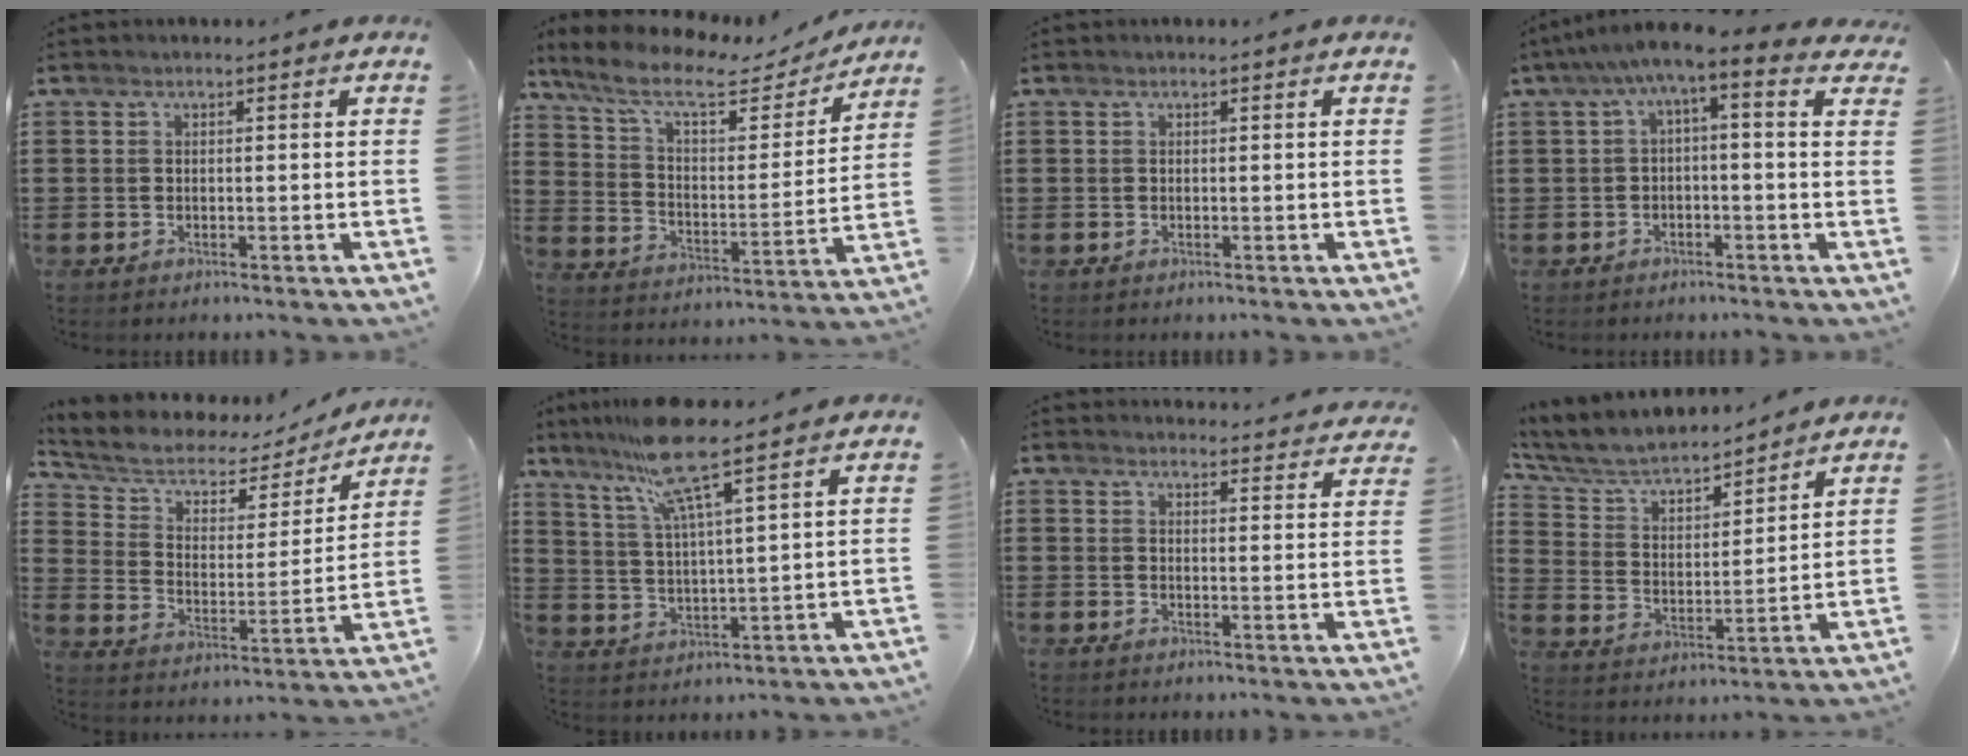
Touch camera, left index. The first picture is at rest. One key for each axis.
{"total": 9.5, "fx": 7.1, "fy": 2.8, "fz": 5.7, "tx": -0.137, "ty": -0.030, "tz": 0.118}
{"total": 0.0}
{"total": 3.3, "fx": -0.2, "fy": 0.3, "fz": 3.3, "tx": -0.068, "ty": -0.020, "tz": -0.013}
{"total": 6.2, "fx": 4.7, "fy": 3.1, "fz": 2.6, "tx": -0.081, "ty": -0.028, "tz": 0.078}
{"total": 10.4, "fx": 7.8, "fy": 0.1, "fz": 7.0, "tx": -0.166, "ty": -0.028, "tz": 0.132}
{"total": 3.4, "fx": 3.4, "fy": 0.0, "fz": 0.3, "tx": -0.008, "ty": -0.020, "tz": 0.061}
{"total": 5.9, "fx": 5.3, "fy": 1.5, "fz": 2.0, "tx": -0.066, "ty": -0.035, "tz": 0.086}